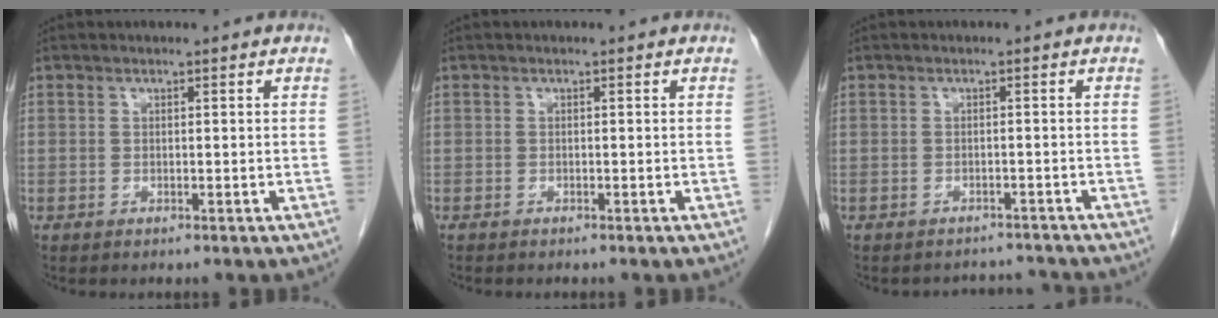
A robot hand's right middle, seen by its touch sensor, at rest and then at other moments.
{"total": 0.7, "force": [-0.6, 0.2, 0.3], "torque": [-0.007, 0.000, -0.009]}
{"total": 3.1, "force": [-3.0, 0.4, -0.9], "torque": [0.014, 0.007, -0.039]}